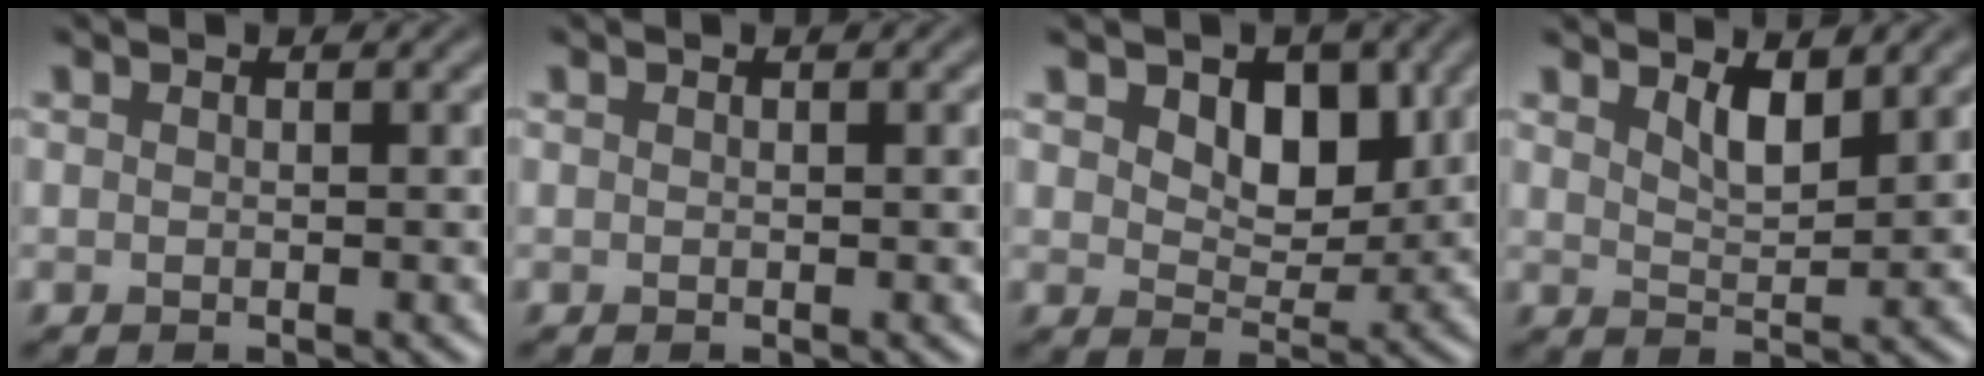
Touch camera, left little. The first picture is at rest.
{"total": 0.0}
{"total": 4.7, "force": [1.8, 3.0, 3.1], "torque": [-0.055, -0.013, 0.016]}
{"total": 2.5, "force": [1.5, 0.8, 1.8], "torque": [-0.037, -0.008, 0.026]}